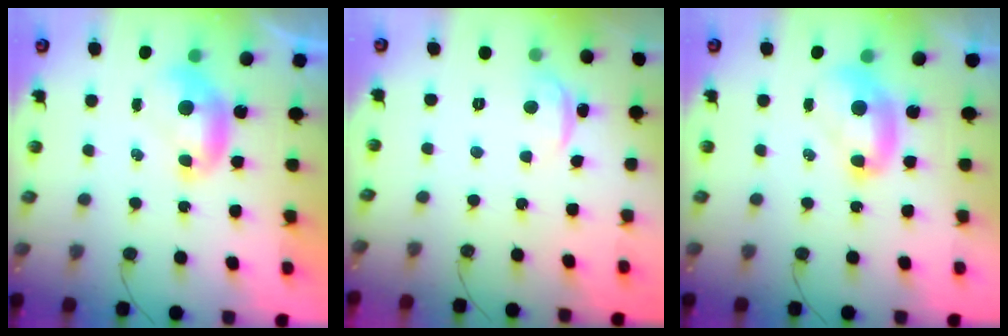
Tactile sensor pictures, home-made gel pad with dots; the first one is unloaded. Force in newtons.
{"total": 1.5, "press": 1.3, "slide": 0.7}
{"total": 2.0, "press": 2.0, "slide": 0.2}